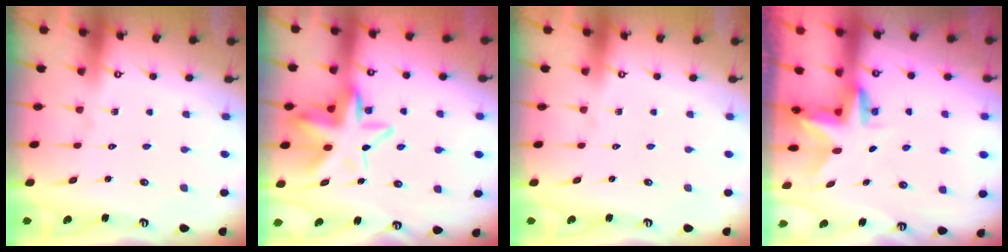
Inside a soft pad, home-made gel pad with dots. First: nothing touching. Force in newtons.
{"total": 14.5, "press": 14.3, "slide": 2.5}
{"total": 0.0}
{"total": 3.0, "press": 3.0, "slide": 0.3}